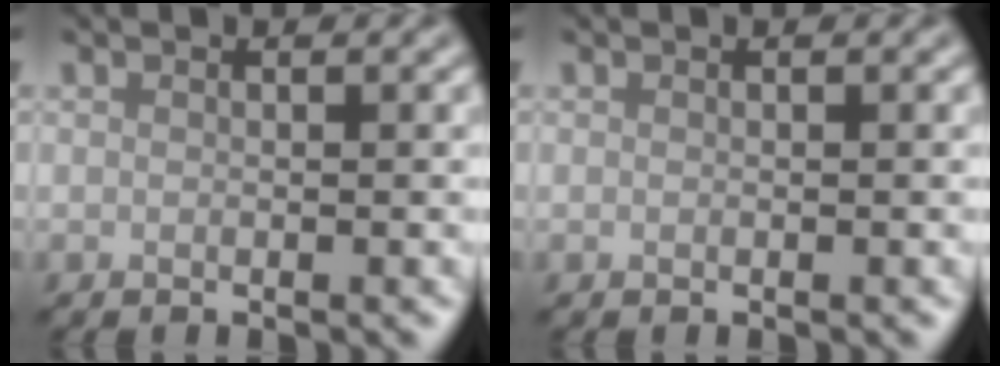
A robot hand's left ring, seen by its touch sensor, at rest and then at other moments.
{"total": 0.0}